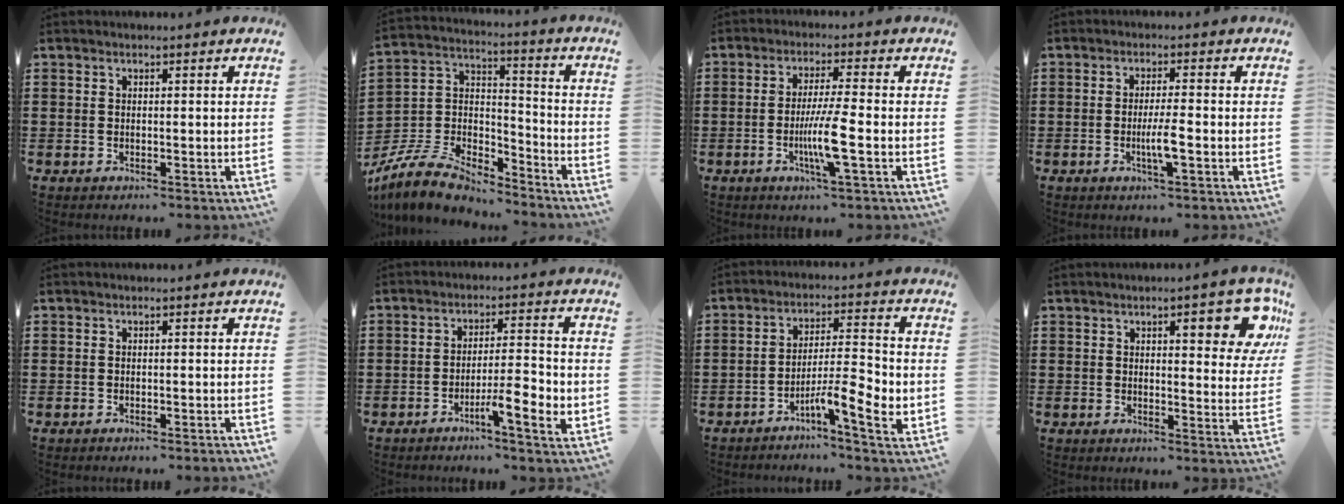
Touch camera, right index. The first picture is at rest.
{"total": 9.6, "force": [-8.5, 2.3, 3.7], "torque": [-0.092, 0.013, -0.174]}
{"total": 7.1, "force": [-1.9, 0.0, 6.8], "torque": [-0.127, -0.016, -0.037]}
{"total": 4.3, "force": [-1.1, 0.4, 4.1], "torque": [-0.078, -0.006, -0.023]}
{"total": 0.7, "force": [-0.6, 0.0, 0.2], "torque": [-0.005, -0.003, -0.012]}
{"total": 7.1, "force": [-3.2, 0.7, 6.3], "torque": [-0.091, -0.004, -0.055]}
{"total": 8.2, "force": [-3.4, 1.4, 7.3], "torque": [-0.109, -0.001, -0.058]}
{"total": 9.0, "force": [4.2, 2.6, 7.5], "torque": [-0.093, -0.010, 0.061]}